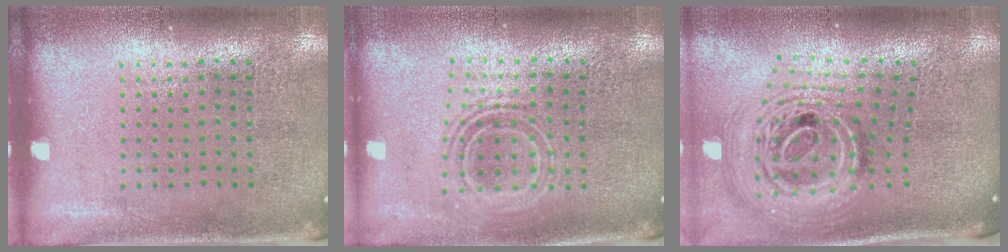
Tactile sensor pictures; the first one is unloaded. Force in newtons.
{"total": 1.6, "press": 1.3, "slide": 0.9}
{"total": 3.0, "press": 2.1, "slide": 2.2}